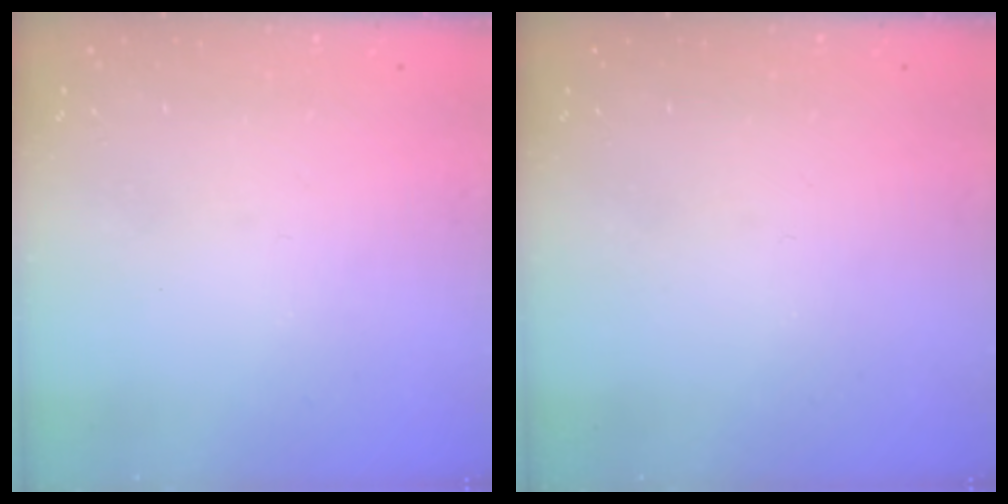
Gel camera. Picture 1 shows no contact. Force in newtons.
{"total": 0.0}